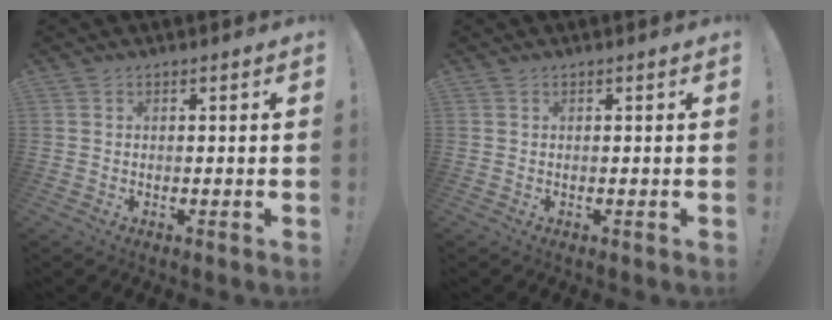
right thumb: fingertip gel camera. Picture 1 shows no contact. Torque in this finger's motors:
{"motor_torque": [0.12, 0.01, -0.03, 0.07, -0.14]}